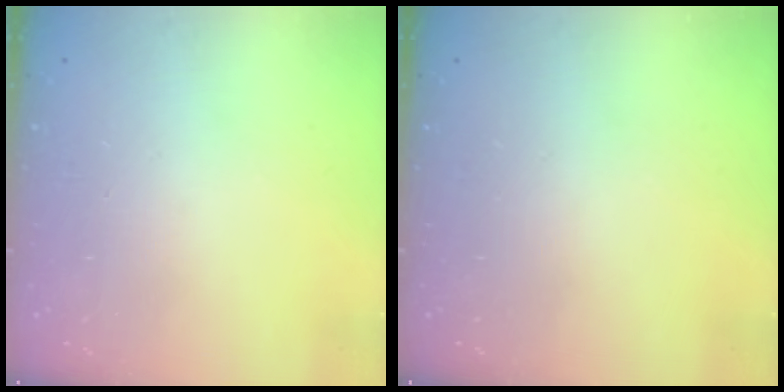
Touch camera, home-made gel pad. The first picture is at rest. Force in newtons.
{"total": 0.0}